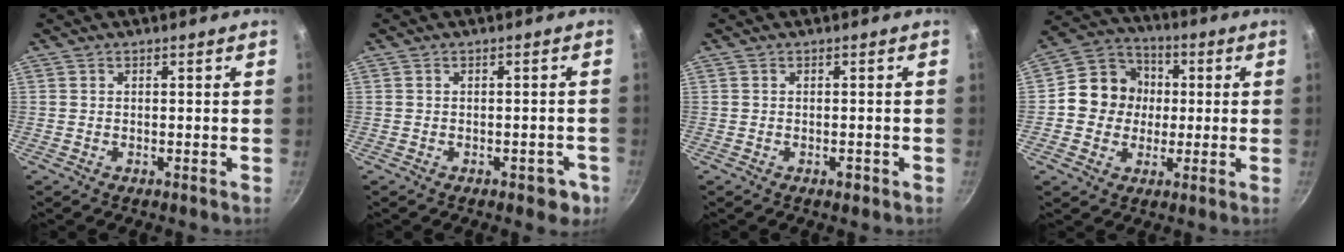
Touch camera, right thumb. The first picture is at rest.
{"total": 4.0, "force": [-1.8, 2.2, 2.7], "torque": [-0.009, 0.021, -0.009]}
{"total": 1.2, "force": [-0.7, 0.5, 0.8], "torque": [-0.012, 0.003, -0.008]}
{"total": 11.2, "force": [0.2, 10.3, 4.5], "torque": [-0.037, 0.020, -0.016]}